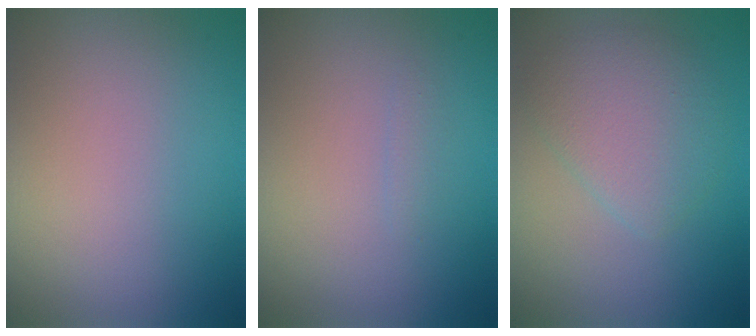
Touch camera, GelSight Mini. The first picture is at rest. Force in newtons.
{"total": 0.6, "press": 0.6, "slide": 0.0}
{"total": 4.0, "press": 4.0, "slide": 0.1}